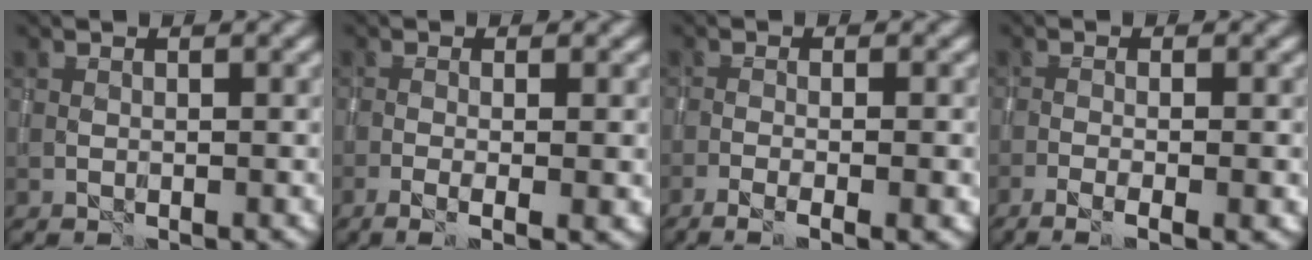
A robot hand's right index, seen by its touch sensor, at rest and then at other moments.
{"total": 4.3, "force": [-1.0, 1.3, 4.0], "torque": [-0.058, -0.006, -0.019]}
{"total": 4.9, "force": [-2.0, 1.4, 4.2], "torque": [-0.057, -0.001, -0.034]}
{"total": 4.6, "force": [-1.9, 1.3, 4.0], "torque": [-0.057, -0.002, -0.034]}